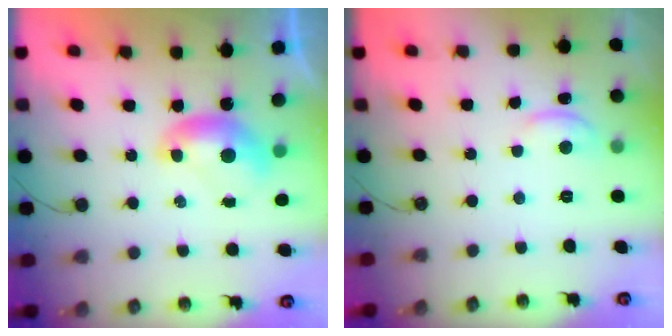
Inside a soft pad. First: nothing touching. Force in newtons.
{"total": 0.0}